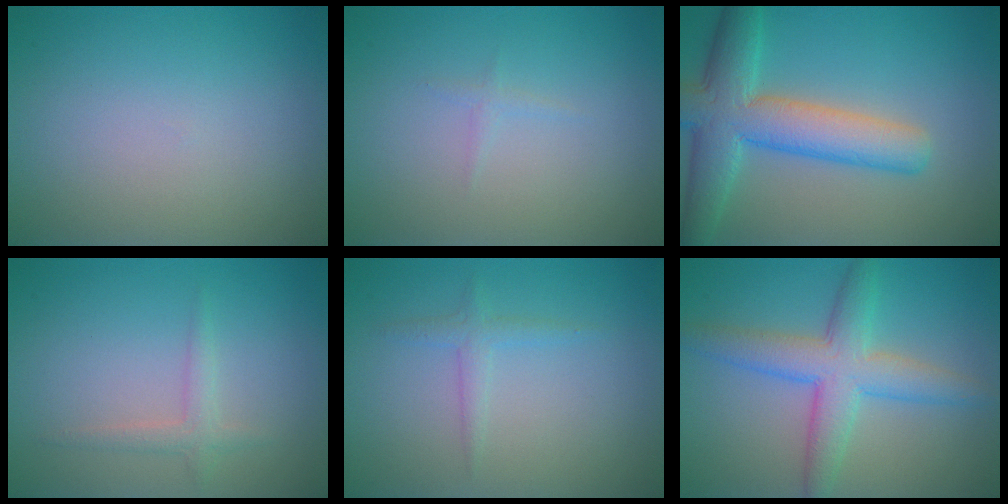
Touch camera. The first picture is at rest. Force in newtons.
{"total": 1.0, "press": 0.9, "slide": 0.2}
{"total": 7.5, "press": 7.5, "slide": 0.2}
{"total": 1.5, "press": 1.5, "slide": 0.0}
{"total": 1.3, "press": 1.3, "slide": 0.0}
{"total": 4.5, "press": 4.5, "slide": 0.2}